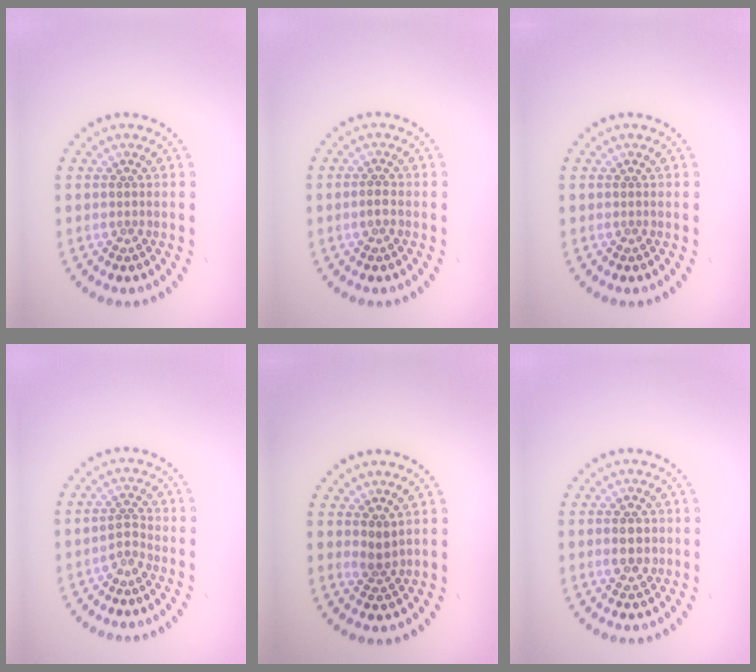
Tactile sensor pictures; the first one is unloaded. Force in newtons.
{"total": 1.0, "press": 1.0, "slide": 0.3}
{"total": 0.0}
{"total": 1.5, "press": 0.9, "slide": 1.2}
{"total": 1.6, "press": 1.3, "slide": 1.0}
{"total": 2.6, "press": 2.6, "slide": 0.1}